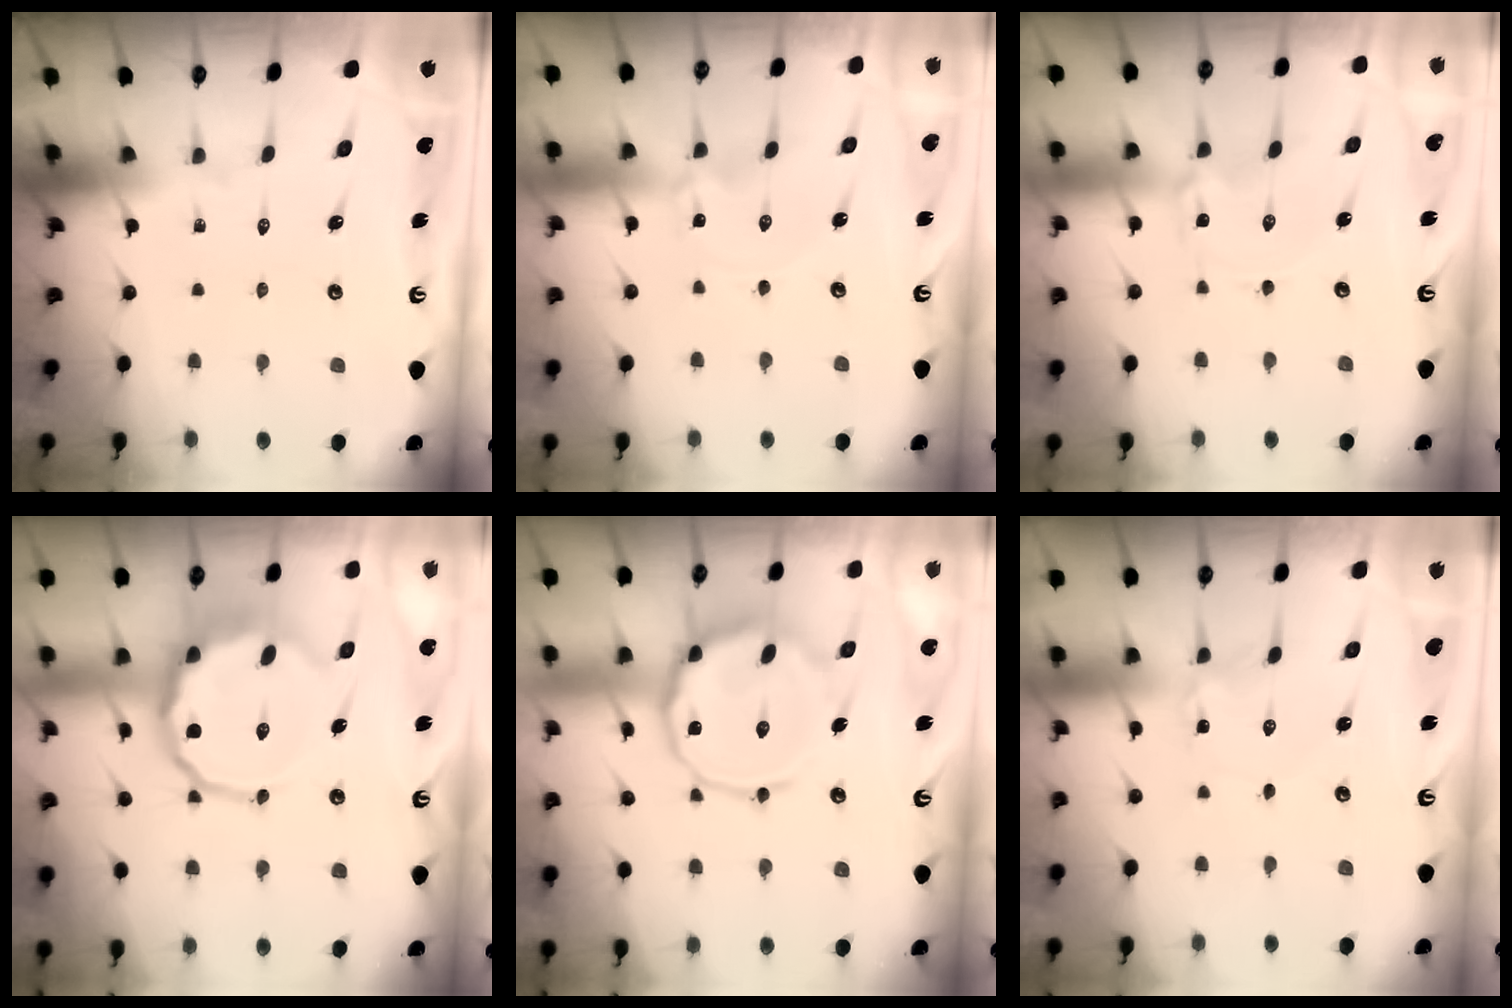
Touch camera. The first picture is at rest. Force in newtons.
{"total": 0.0}
{"total": 0.8, "press": 0.8, "slide": 0.1}
{"total": 12.0, "press": 11.6, "slide": 3.1}
{"total": 15.8, "press": 15.7, "slide": 1.2}
{"total": 0.7, "press": 0.7, "slide": 0.1}